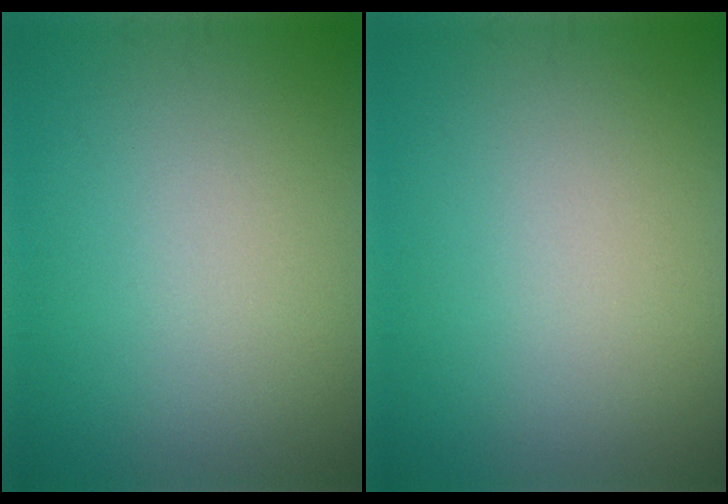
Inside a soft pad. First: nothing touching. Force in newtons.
{"total": 0.0}